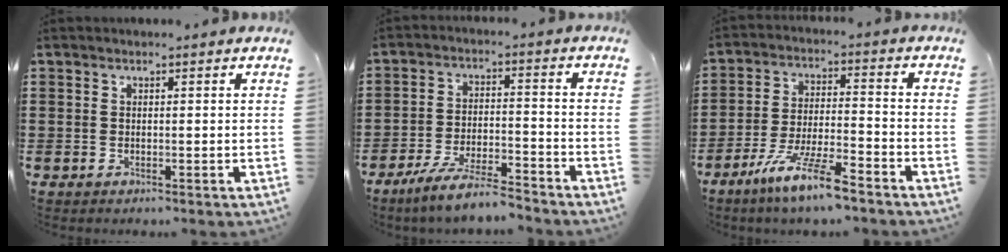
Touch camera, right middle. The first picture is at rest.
{"total": 6.7, "force": [-6.0, 0.3, 3.0], "torque": [-0.066, -0.006, -0.116]}
{"total": 9.0, "force": [-6.8, 0.6, 5.8], "torque": [-0.122, -0.007, -0.133]}